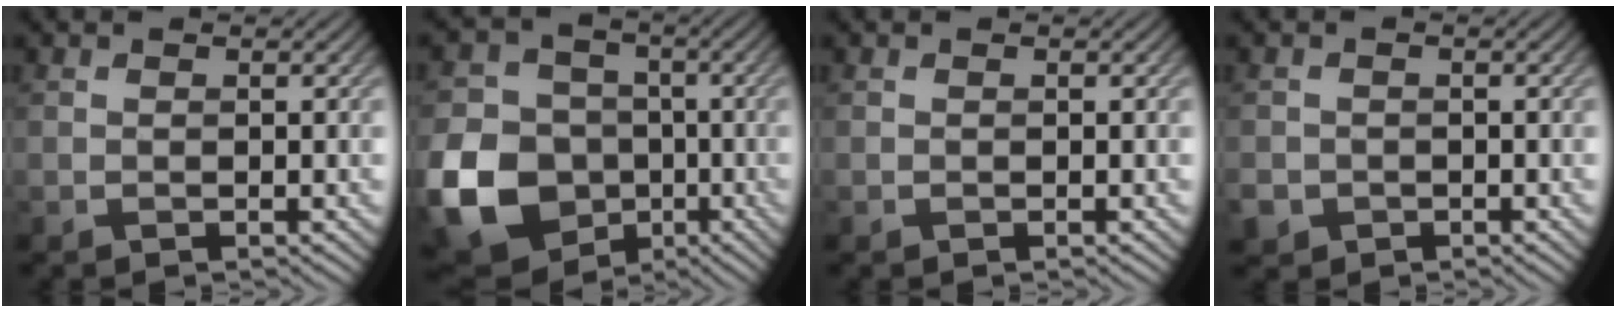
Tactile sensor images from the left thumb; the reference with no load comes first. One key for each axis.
{"total": 16.6, "fx": -5.5, "fy": 13.9, "fz": 7.2, "tx": -0.208, "ty": -0.049, "tz": -0.120}
{"total": 0.0}
{"total": 2.5, "fx": -1.2, "fy": 2.1, "fz": 0.6, "tx": -0.017, "ty": -0.012, "tz": -0.026}